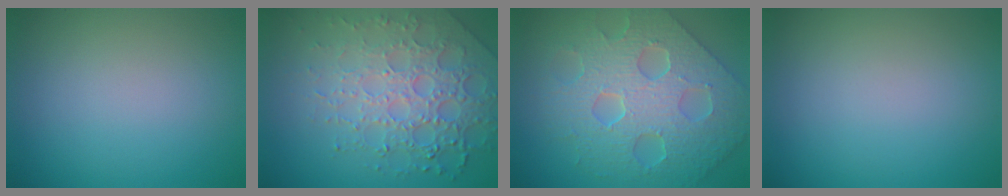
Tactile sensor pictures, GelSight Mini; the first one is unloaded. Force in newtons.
{"total": 7.5, "press": 5.3, "slide": 5.3}
{"total": 7.9, "press": 6.5, "slide": 4.4}
{"total": 0.0}